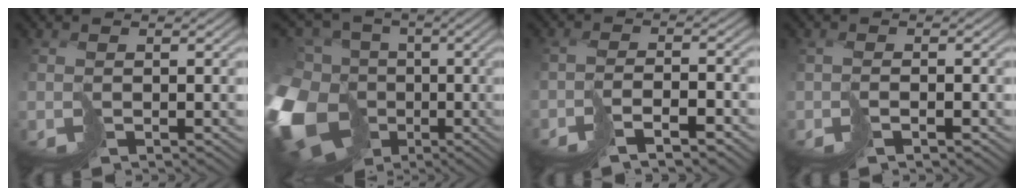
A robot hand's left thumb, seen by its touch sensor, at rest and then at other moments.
{"total": 19.8, "force": [-5.9, 16.0, 9.9], "torque": [-0.279, -0.020, -0.099]}
{"total": 3.7, "force": [-2.9, 0.5, 2.3], "torque": [-0.032, 0.006, -0.050]}
{"total": 0.7, "force": [-0.3, -0.1, 0.6], "torque": [-0.009, 0.004, -0.005]}